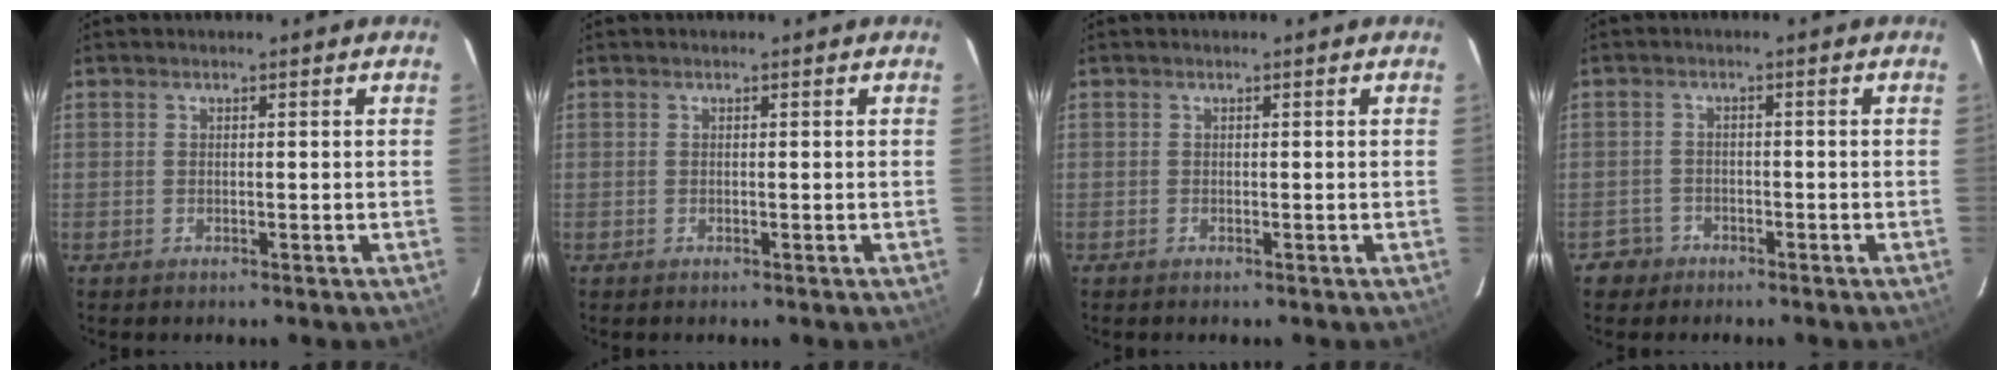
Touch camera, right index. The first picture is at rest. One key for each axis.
{"total": 0.0}
{"total": 0.0}
{"total": 3.4, "fx": -1.9, "fy": 2.8, "fz": -0.2, "tx": -0.004, "ty": 0.019, "tz": -0.033}